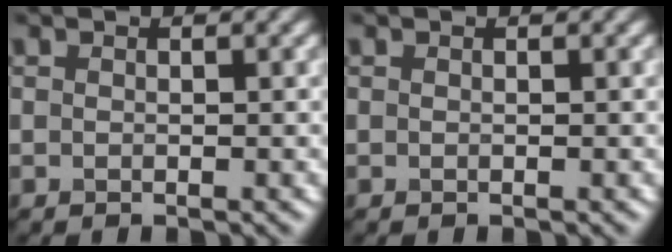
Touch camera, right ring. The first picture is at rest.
{"total": 0.0}